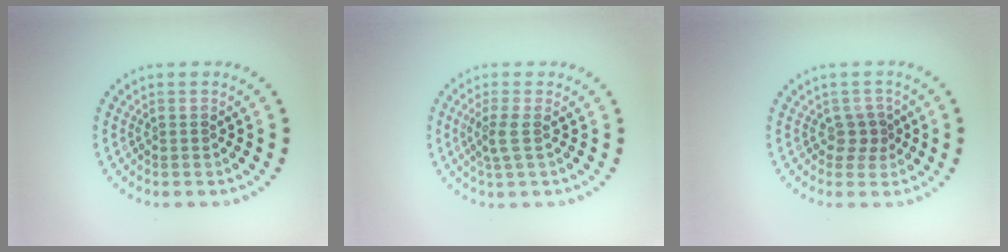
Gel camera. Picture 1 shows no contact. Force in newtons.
{"total": 1.9, "press": 1.5, "slide": 1.1}
{"total": 1.5, "press": 1.3, "slide": 0.9}